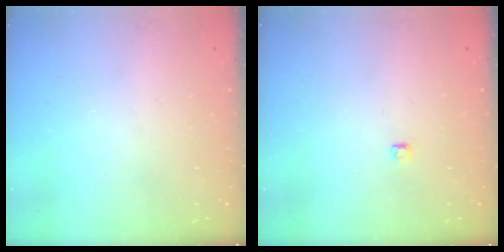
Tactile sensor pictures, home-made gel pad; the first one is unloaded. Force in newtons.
{"total": 2.8, "press": 2.7, "slide": 0.3}